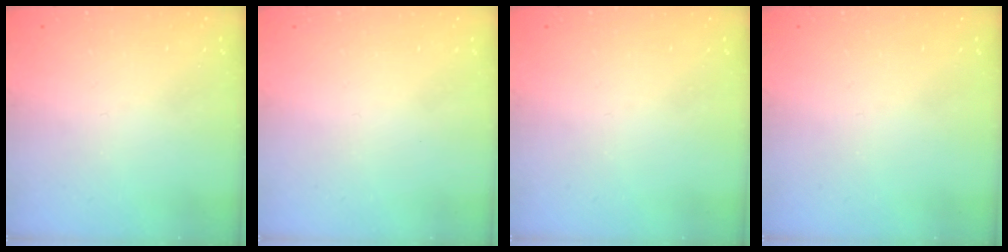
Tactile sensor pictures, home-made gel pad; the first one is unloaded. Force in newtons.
{"total": 1.7, "press": 1.7, "slide": 0.1}
{"total": 0.0}
{"total": 0.0}